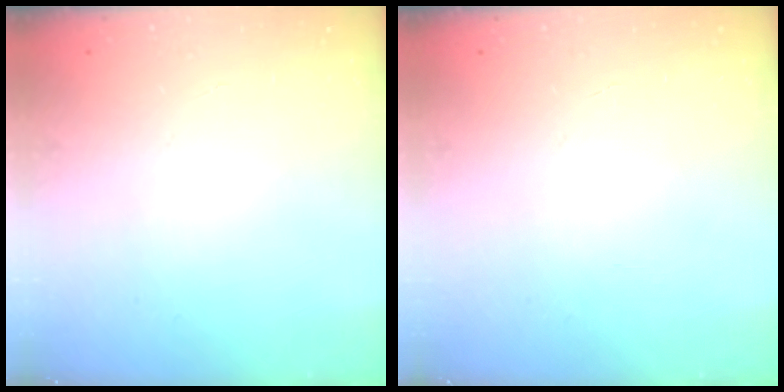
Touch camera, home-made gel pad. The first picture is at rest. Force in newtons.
{"total": 0.0}